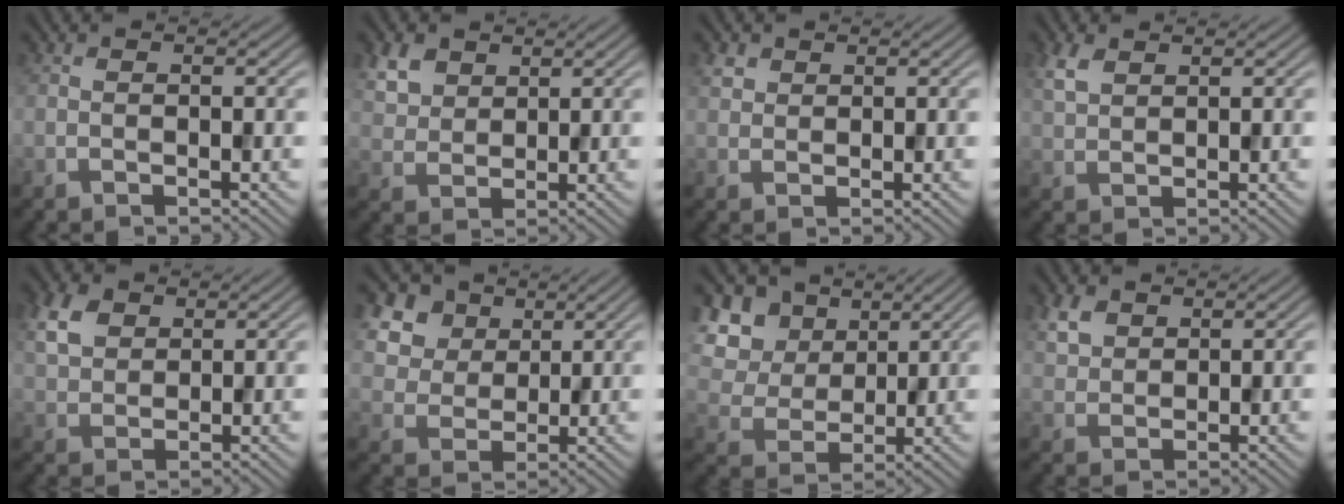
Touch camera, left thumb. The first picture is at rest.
{"total": 4.8, "force": [2.7, 3.2, 2.3], "torque": [-0.063, 0.002, 0.058]}
{"total": 1.6, "force": [1.0, 1.2, 0.5], "torque": [-0.014, 0.001, 0.021]}
{"total": 2.9, "force": [1.7, 1.5, 1.8], "torque": [-0.050, 0.005, 0.040]}
{"total": 5.2, "force": [2.4, 3.5, 2.9], "torque": [-0.077, 0.009, 0.050]}
{"total": 9.1, "force": [4.9, 6.4, 4.2], "torque": [-0.154, 0.004, 0.102]}
{"total": 10.4, "force": [4.7, 7.8, 5.0], "torque": [-0.164, 0.021, 0.099]}
{"total": 3.6, "force": [2.1, 2.4, 1.8], "torque": [-0.049, 0.003, 0.046]}